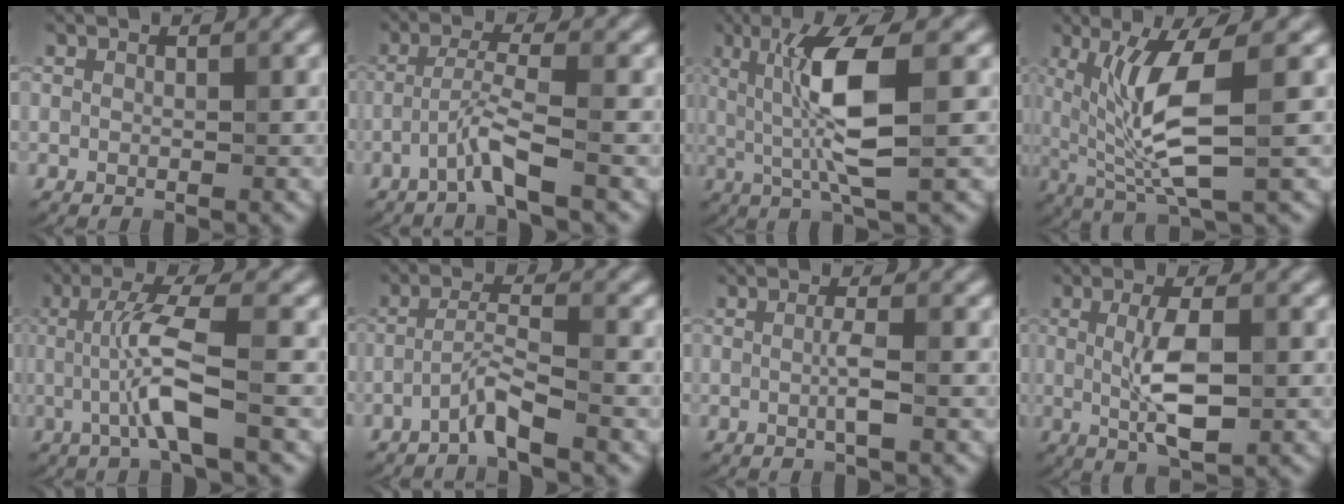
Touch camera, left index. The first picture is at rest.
{"total": 3.0, "force": [-1.7, -0.1, 2.5], "torque": [-0.052, 0.011, -0.043]}
{"total": 6.9, "force": [0.8, 1.2, 6.7], "torque": [-0.134, -0.003, 0.017]}
{"total": 7.1, "force": [1.0, 1.6, 6.9], "torque": [-0.136, -0.011, 0.024]}
{"total": 4.8, "force": [-0.8, 0.5, 4.7], "torque": [-0.100, 0.005, -0.017]}
{"total": 2.5, "force": [-1.8, -0.1, 1.7], "torque": [-0.037, 0.012, -0.044]}
{"total": 1.6, "force": [-0.2, 0.1, 1.6], "torque": [-0.032, -0.003, -0.005]}
{"total": 4.9, "force": [0.0, 1.3, 4.7], "torque": [-0.095, -0.002, 0.003]}